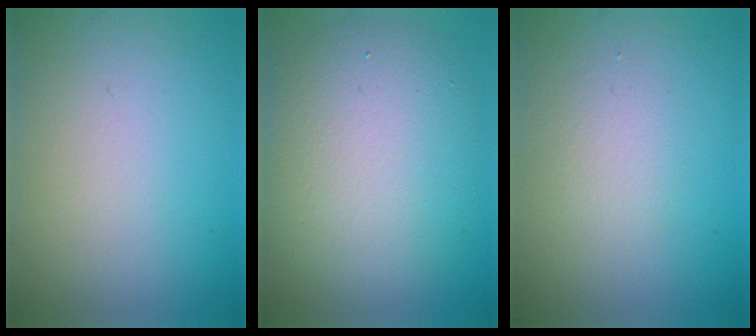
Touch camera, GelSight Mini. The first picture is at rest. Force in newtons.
{"total": 9.6, "press": 9.6, "slide": 0.6}
{"total": 1.6, "press": 1.6, "slide": 0.2}